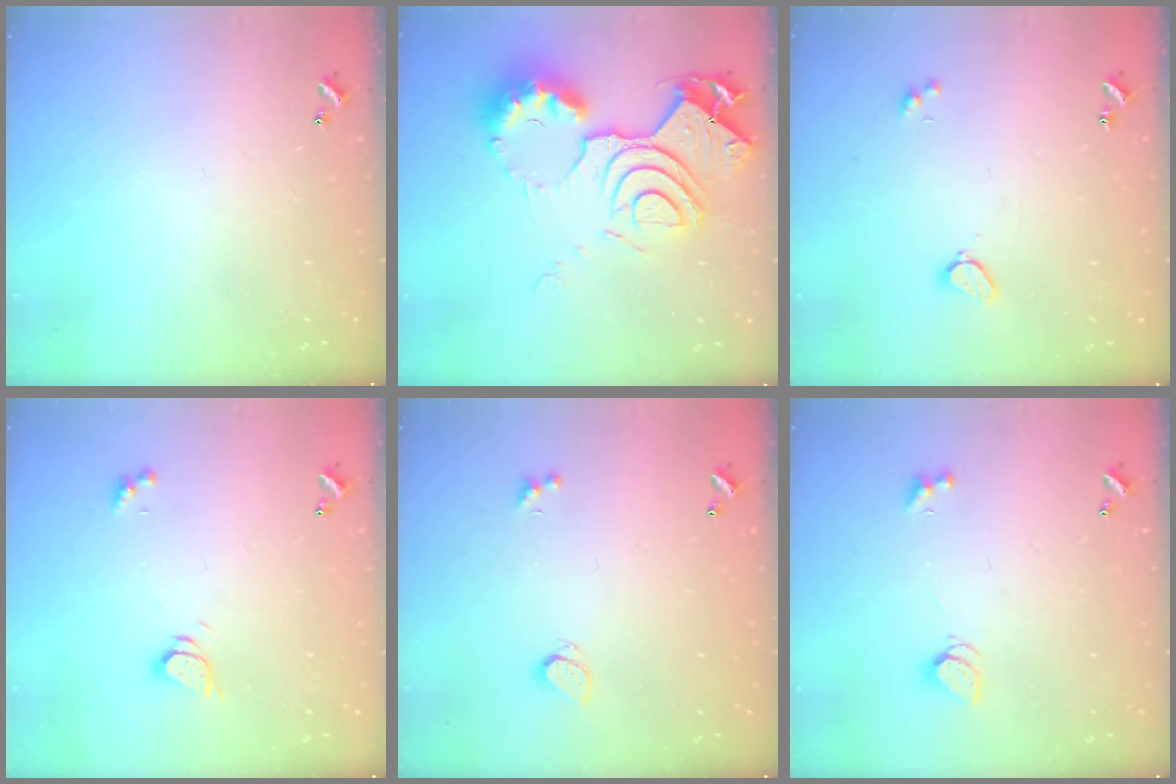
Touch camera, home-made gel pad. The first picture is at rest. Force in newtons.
{"total": 18.5, "press": 18.4, "slide": 1.6}
{"total": 1.9, "press": 1.9, "slide": 0.3}
{"total": 2.7, "press": 2.7, "slide": 0.3}
{"total": 0.9, "press": 0.7, "slide": 0.5}
{"total": 2.2, "press": 2.1, "slide": 0.5}